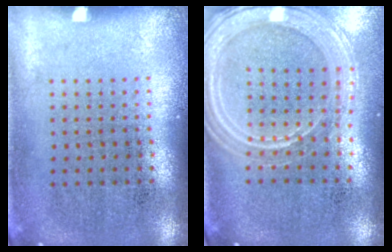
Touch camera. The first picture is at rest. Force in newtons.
{"total": 1.8, "press": 1.7, "slide": 0.5}